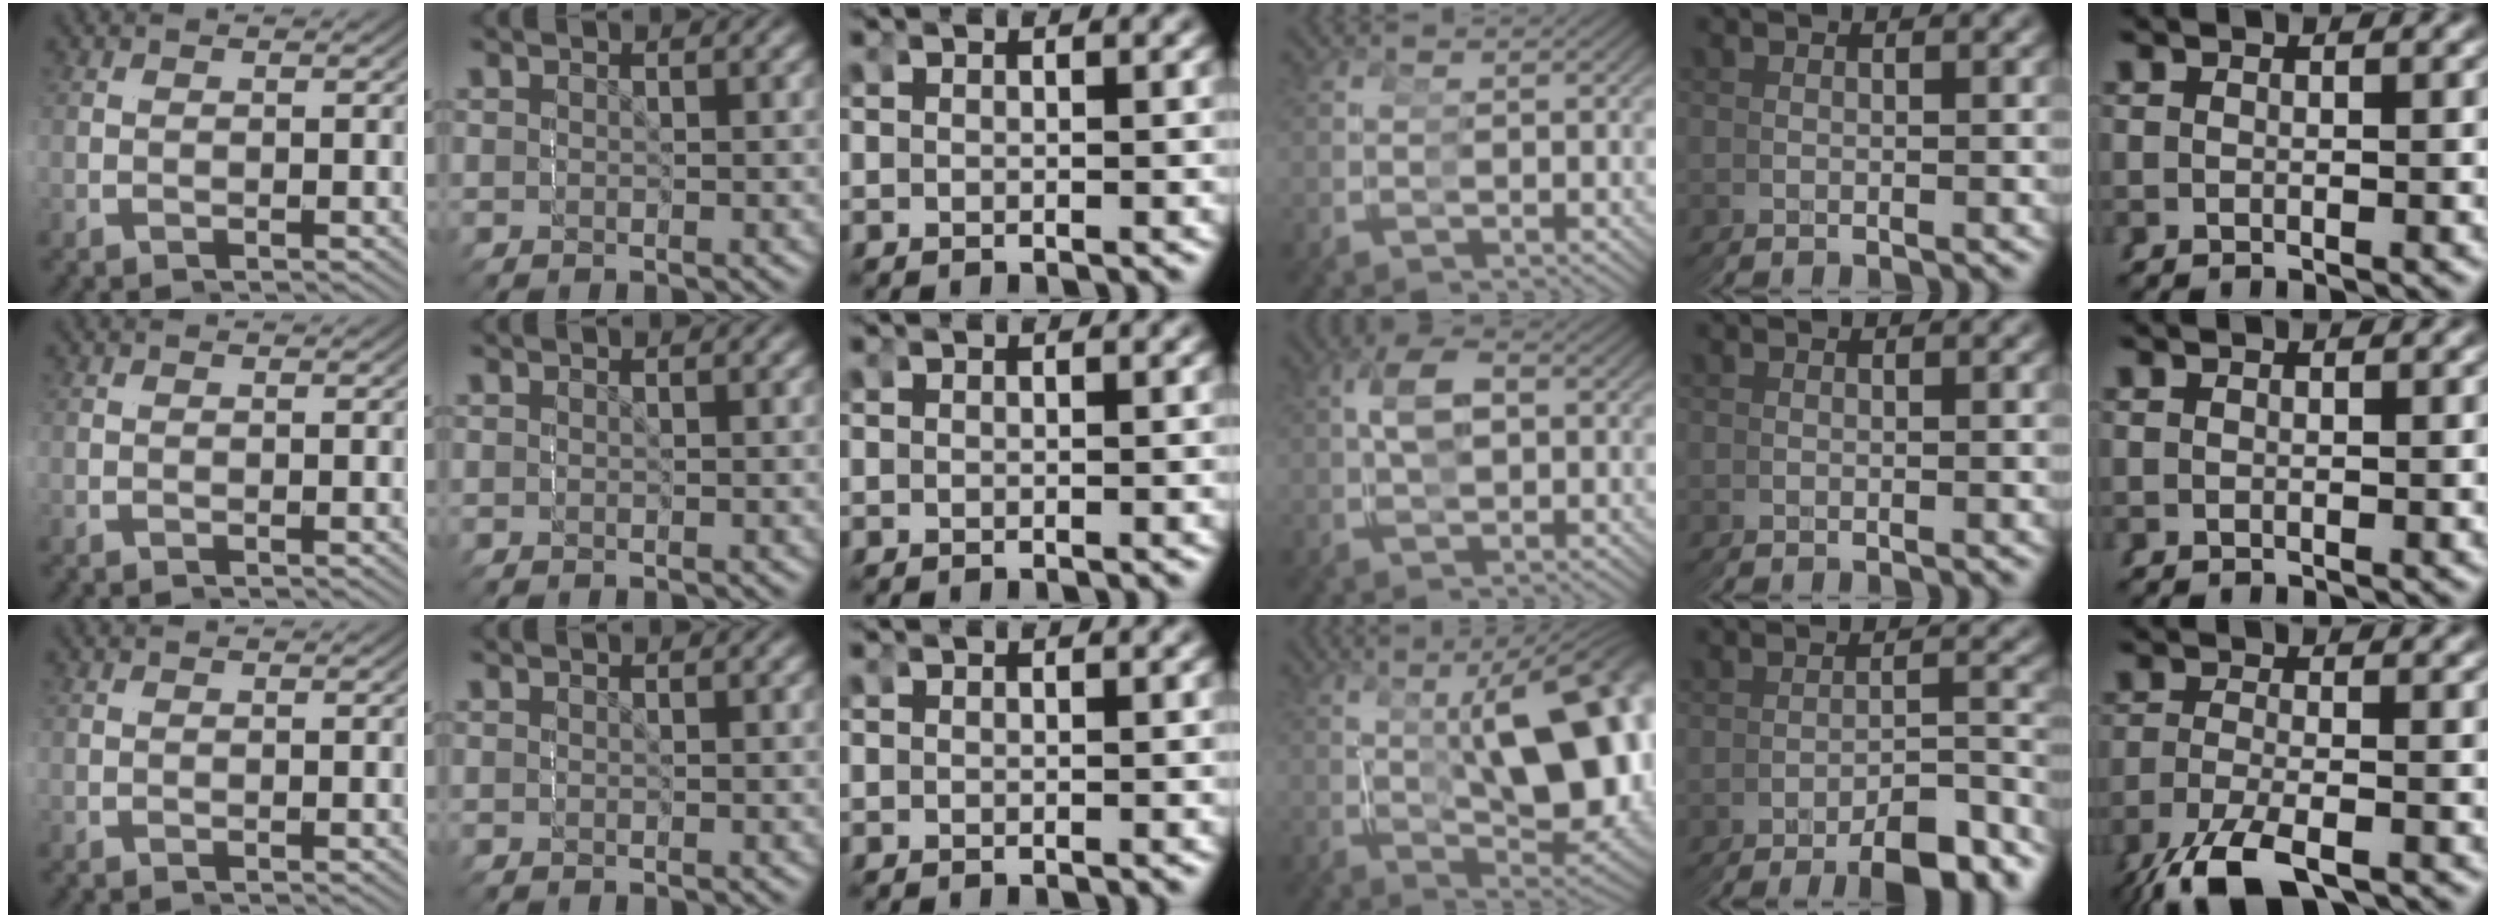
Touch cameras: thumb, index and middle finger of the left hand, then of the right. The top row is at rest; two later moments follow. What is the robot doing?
{"motion": "grasp_and_lifting", "object": "screwdriver"}